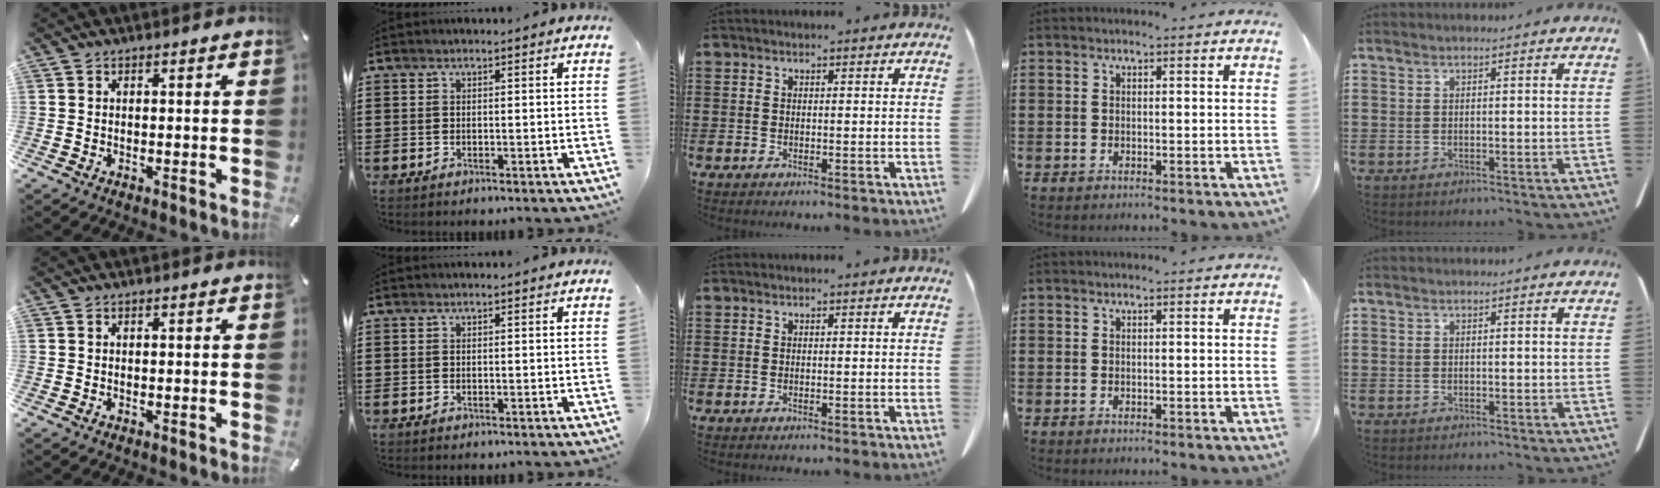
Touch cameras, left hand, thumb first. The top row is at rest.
{}